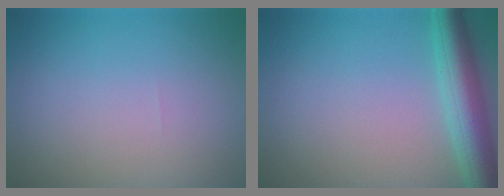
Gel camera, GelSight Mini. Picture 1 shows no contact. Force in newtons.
{"total": 5.6, "press": 5.5, "slide": 0.2}